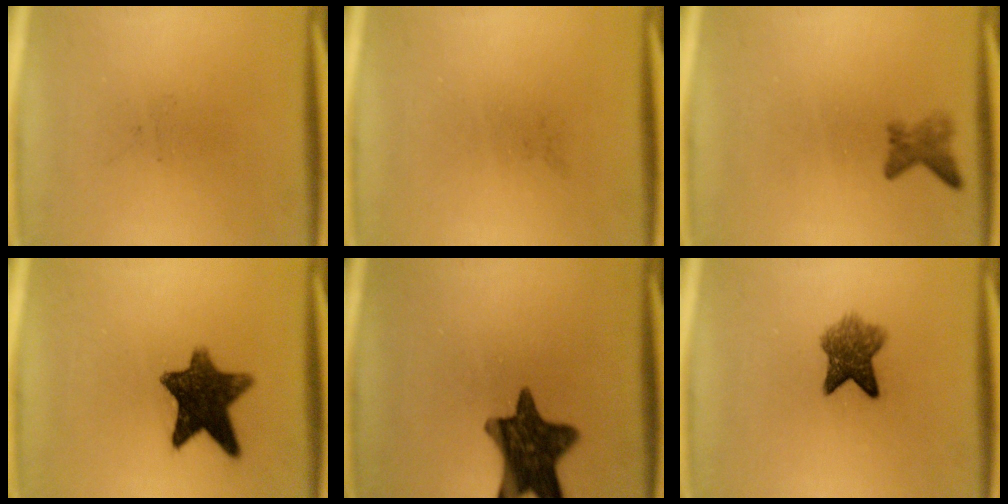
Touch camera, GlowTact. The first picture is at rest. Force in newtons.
{"total": 0.0}
{"total": 2.0}
{"total": 10.9}
{"total": 13.0}
{"total": 5.9}